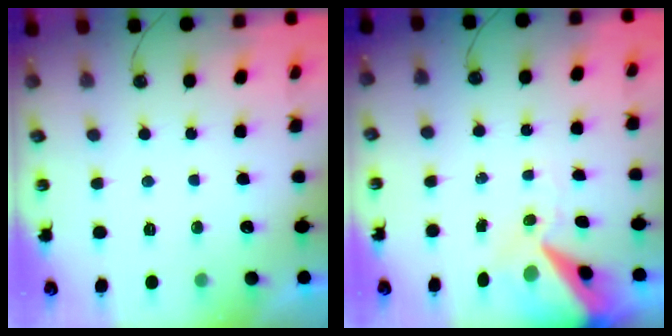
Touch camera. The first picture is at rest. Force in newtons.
{"total": 12.0, "press": 11.8, "slide": 1.9}